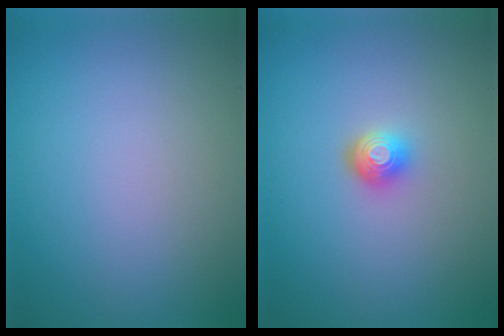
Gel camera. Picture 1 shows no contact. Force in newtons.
{"total": 1.9, "press": 1.4, "slide": 1.4}